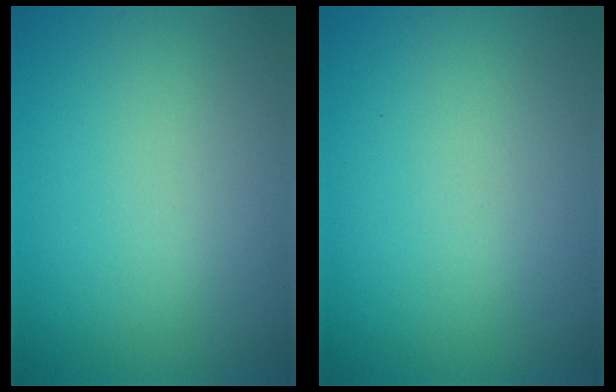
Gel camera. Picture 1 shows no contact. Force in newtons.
{"total": 0.0}